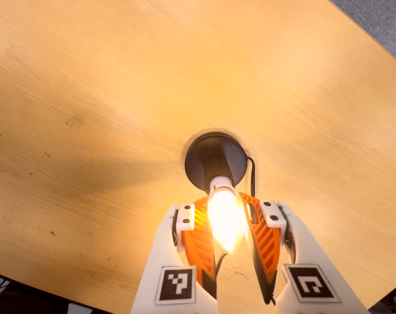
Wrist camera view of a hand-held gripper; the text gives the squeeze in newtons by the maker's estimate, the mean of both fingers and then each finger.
{"total": 13.8, "left": 12.2, "right": 15.5}